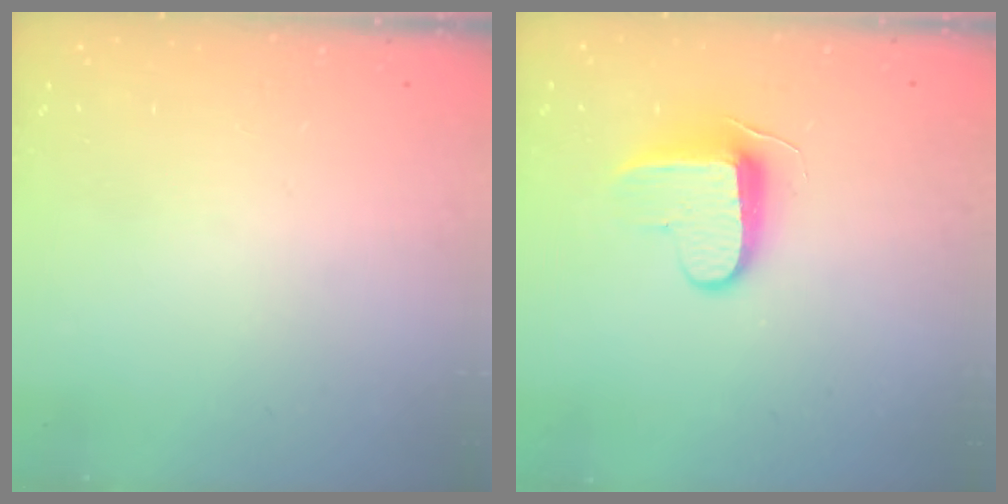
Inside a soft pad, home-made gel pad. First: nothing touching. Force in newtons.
{"total": 9.1, "press": 9.1, "slide": 1.0}